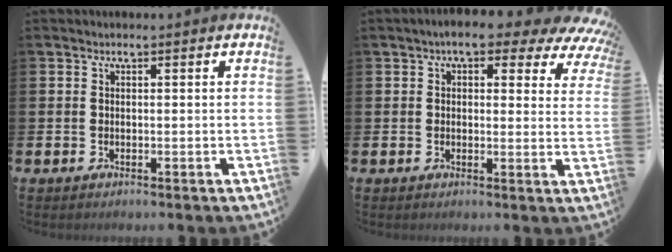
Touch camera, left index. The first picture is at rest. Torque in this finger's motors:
{"motor_torque": [1.61, -0.52, 1.05, 0.21]}